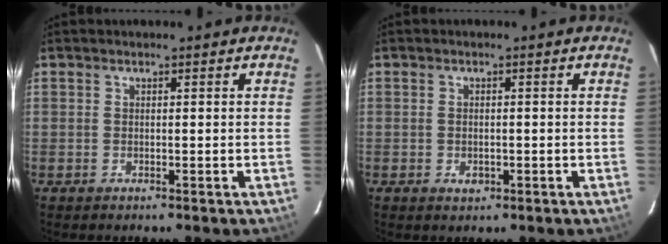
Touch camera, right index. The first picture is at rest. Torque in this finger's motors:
{"motor_torque": [0.26, 0.04, 0.11, 0.01]}